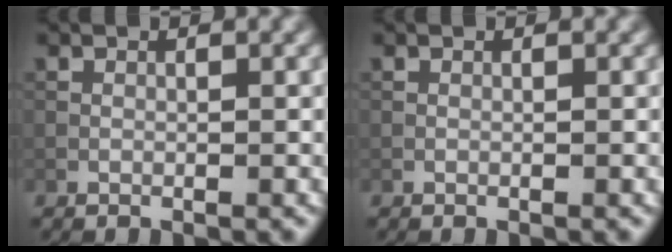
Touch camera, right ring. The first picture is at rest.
{"total": 0.0}